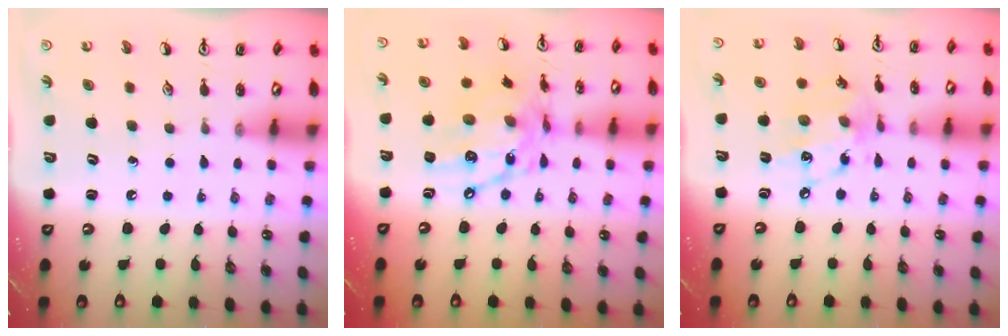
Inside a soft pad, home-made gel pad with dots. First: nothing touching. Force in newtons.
{"total": 15.0, "press": 14.9, "slide": 1.1}
{"total": 12.7, "press": 12.7, "slide": 0.9}